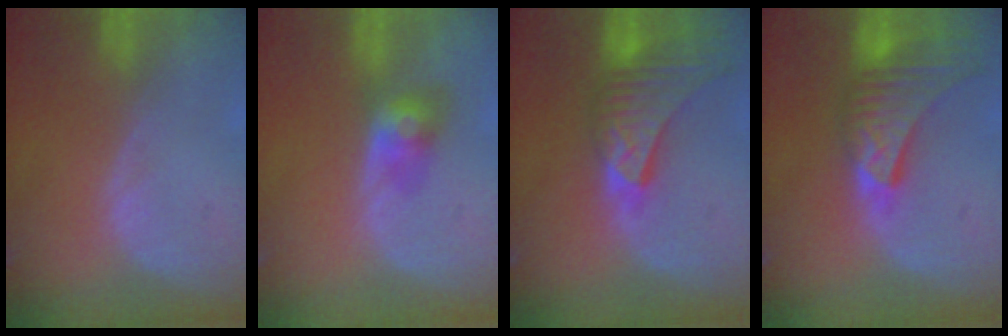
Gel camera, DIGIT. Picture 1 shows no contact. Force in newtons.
{"total": 3.9, "press": 3.9, "slide": 0.3}
{"total": 9.2, "press": 8.5, "slide": 3.7}
{"total": 8.9, "press": 8.4, "slide": 3.0}